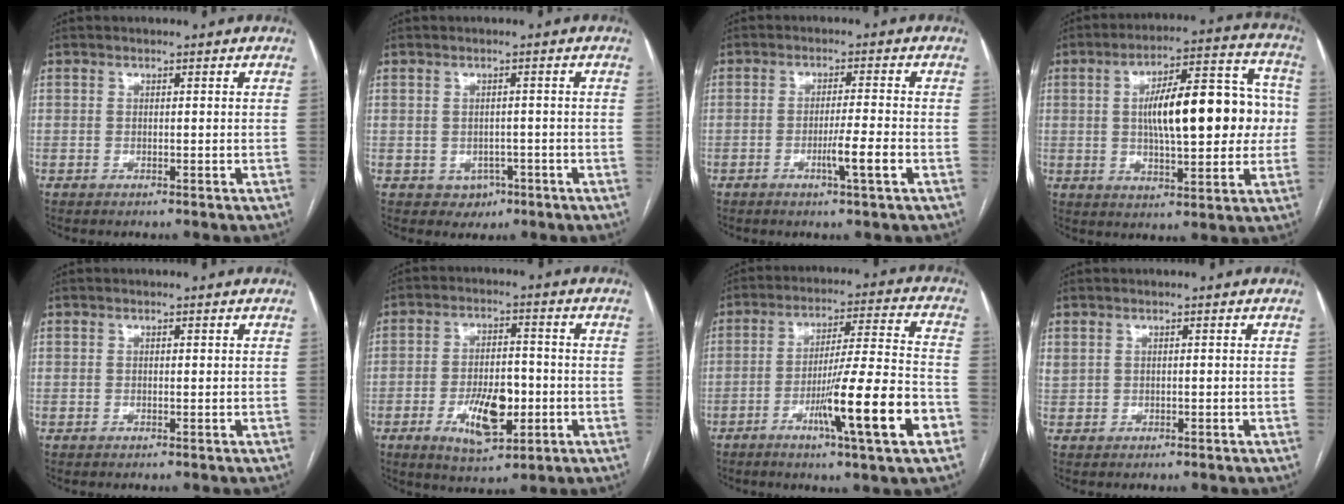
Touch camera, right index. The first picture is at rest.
{"total": 2.7, "force": [-1.2, 2.2, 0.9], "torque": [-0.007, 0.004, -0.008]}
{"total": 4.7, "force": [-1.8, -0.5, 4.3], "torque": [-0.071, -0.007, -0.032]}
{"total": 17.5, "force": [1.0, 5.4, 16.6], "torque": [-0.247, 0.039, 0.018]}
{"total": 0.0}
{"total": 9.4, "force": [-2.8, 3.9, 8.0], "torque": [-0.146, 0.000, -0.040]}
{"total": 15.7, "force": [-6.2, -0.3, 14.4], "torque": [-0.239, -0.012, -0.099]}
{"total": 1.1, "force": [0.7, 0.7, 0.3], "torque": [-0.010, 0.011, 0.019]}